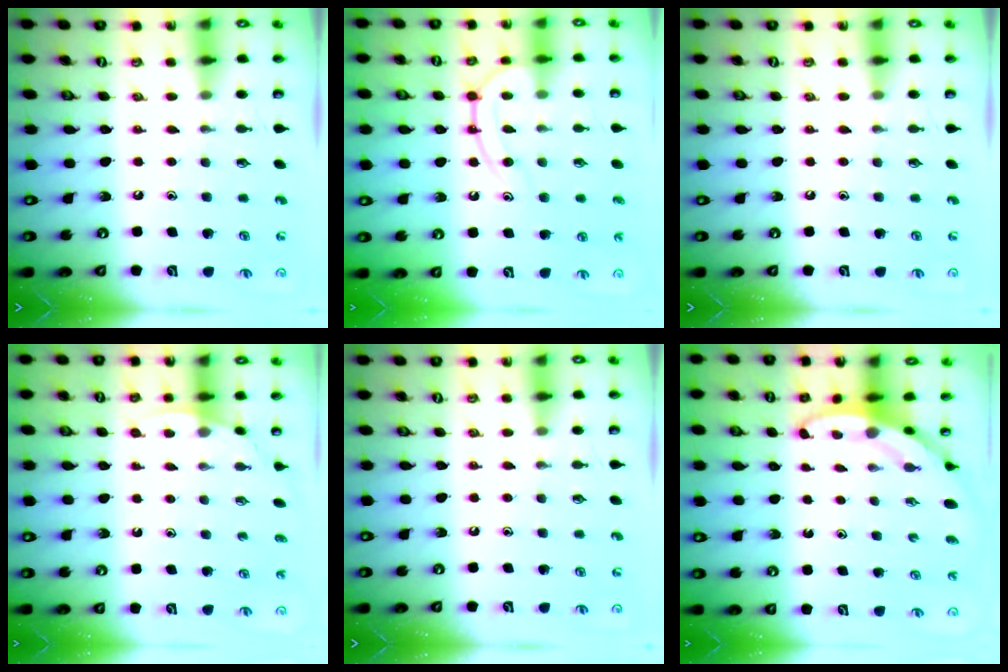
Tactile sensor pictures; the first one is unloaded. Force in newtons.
{"total": 11.4, "press": 11.4, "slide": 0.2}
{"total": 0.0}
{"total": 4.8, "press": 4.7, "slide": 0.5}
{"total": 0.0}
{"total": 3.8, "press": 3.8, "slide": 0.2}